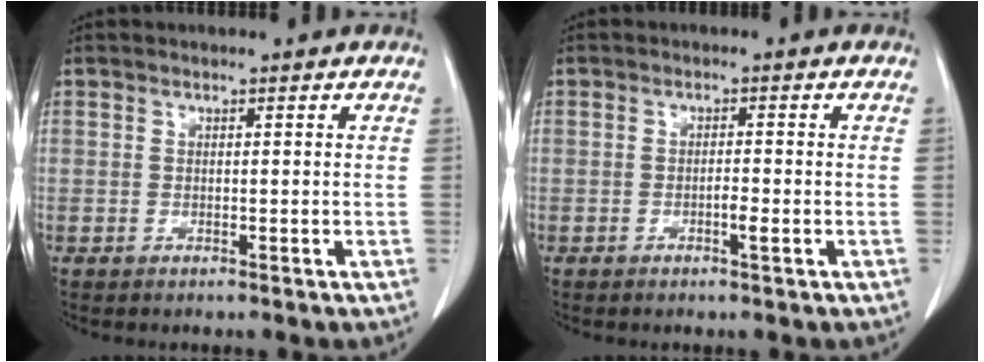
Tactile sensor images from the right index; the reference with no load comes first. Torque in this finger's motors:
{"motor_torque": [0.04, 0.00, 0.01, 0.02]}